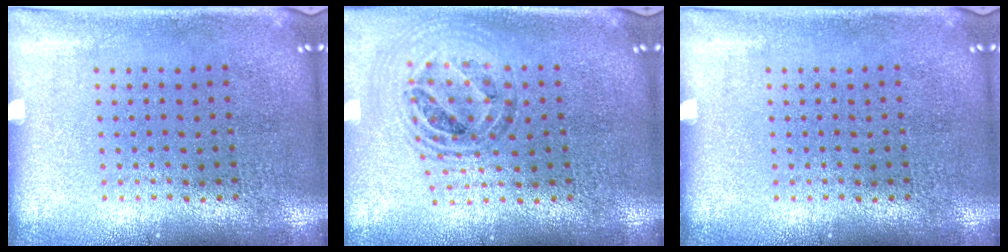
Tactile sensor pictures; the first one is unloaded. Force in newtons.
{"total": 1.0, "press": 1.0, "slide": 0.2}
{"total": 0.0}